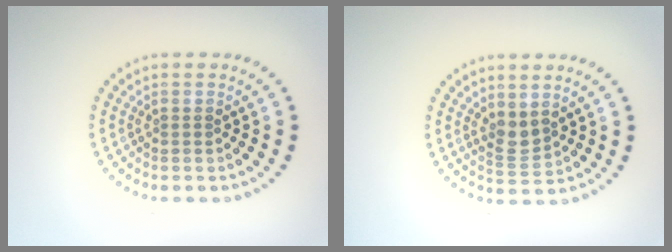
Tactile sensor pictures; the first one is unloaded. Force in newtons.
{"total": 2.0, "press": 1.6, "slide": 1.2}